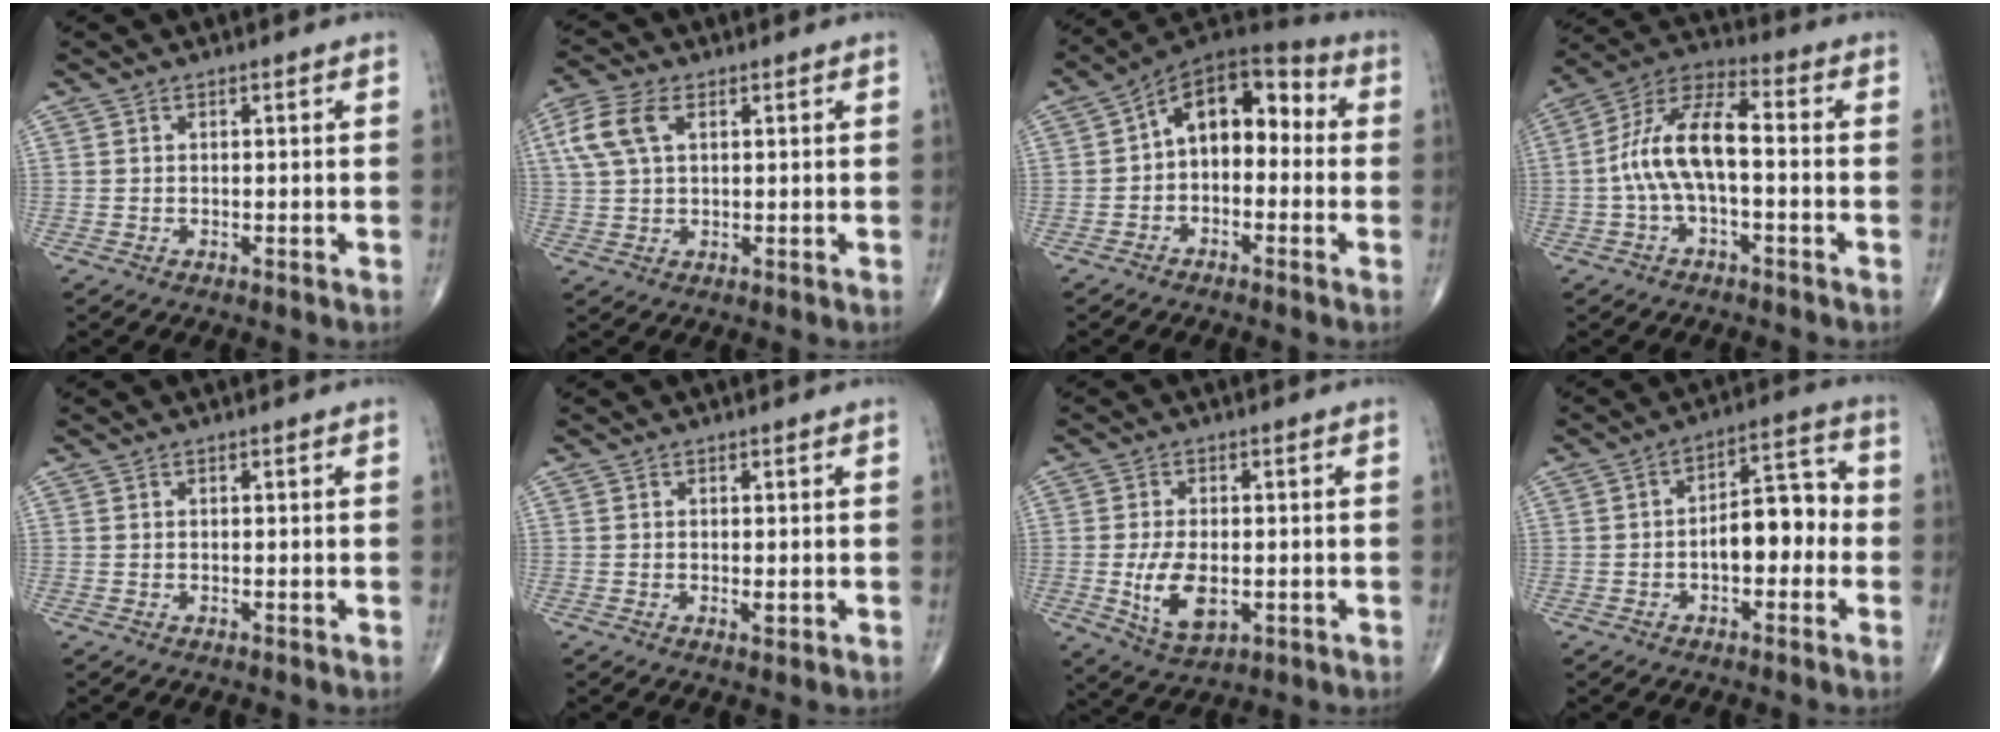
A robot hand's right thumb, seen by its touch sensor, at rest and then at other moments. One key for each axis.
{"total": 7.4, "fx": 2.5, "fy": 4.2, "fz": 5.7, "tx": -0.136, "ty": 0.015, "tz": 0.049}
{"total": 12.6, "fx": 0.2, "fy": 7.9, "fz": 9.7, "tx": -0.104, "ty": 0.050, "tz": -0.017}
{"total": 12.1, "fx": -1.2, "fy": 5.2, "fz": 10.8, "tx": -0.213, "ty": 0.048, "tz": -0.030}
{"total": 0.0}
{"total": 1.0, "fx": -0.2, "fy": 0.4, "fz": 0.9, "tx": -0.015, "ty": -0.004, "tz": -0.003}
{"total": 8.6, "fx": -1.5, "fy": 4.8, "fz": 7.0, "tx": -0.121, "ty": -0.009, "tz": -0.017}
{"total": 9.6, "fx": -1.6, "fy": 5.1, "fz": 7.9, "tx": -0.090, "ty": 0.039, "tz": -0.034}